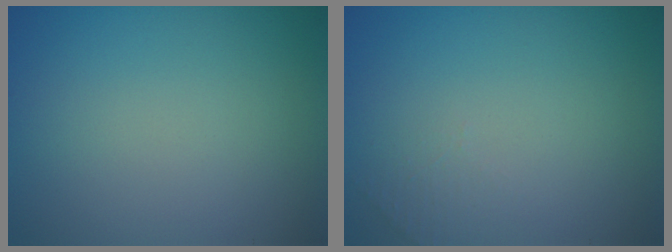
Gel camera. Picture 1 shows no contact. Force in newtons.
{"total": 1.0, "press": 0.9, "slide": 0.3}